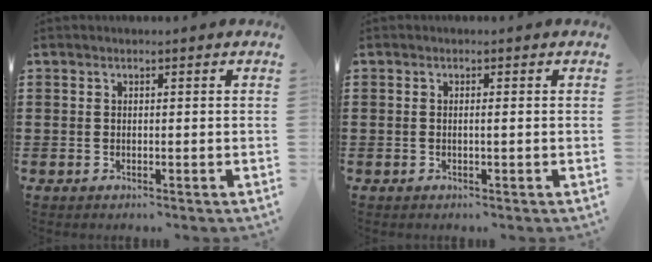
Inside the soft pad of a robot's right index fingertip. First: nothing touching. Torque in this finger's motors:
{"motor_torque": [-0.24, 0.14, 0.06, -0.01]}